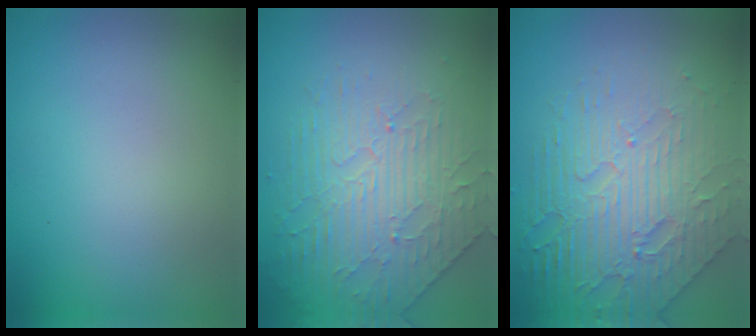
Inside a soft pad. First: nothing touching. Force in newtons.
{"total": 3.9, "press": 3.8, "slide": 0.8}
{"total": 7.5, "press": 5.3, "slide": 5.4}